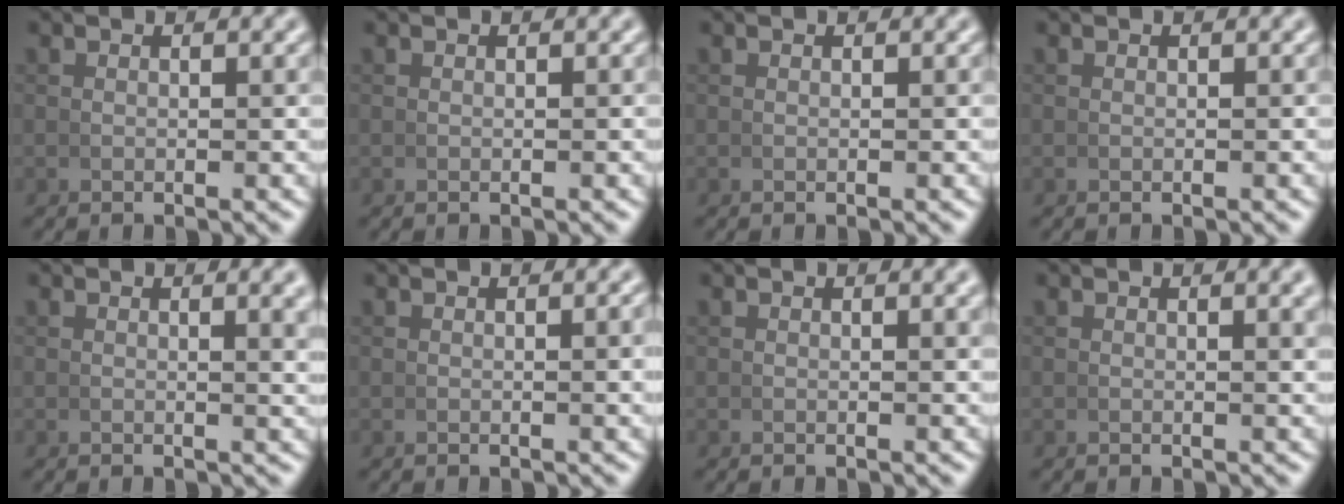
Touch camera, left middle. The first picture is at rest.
{"total": 0.0}
{"total": 0.0}
{"total": 0.0}
{"total": 1.3, "force": [0.8, 0.0, 1.0], "torque": [-0.015, 0.002, 0.012]}
{"total": 0.7, "force": [0.2, 0.1, 0.6], "torque": [-0.007, 0.007, 0.002]}
{"total": 0.6, "force": [0.4, 0.0, 0.5], "torque": [-0.007, 0.003, 0.006]}
{"total": 0.9, "force": [0.6, 0.0, 0.7], "torque": [-0.011, 0.004, 0.009]}